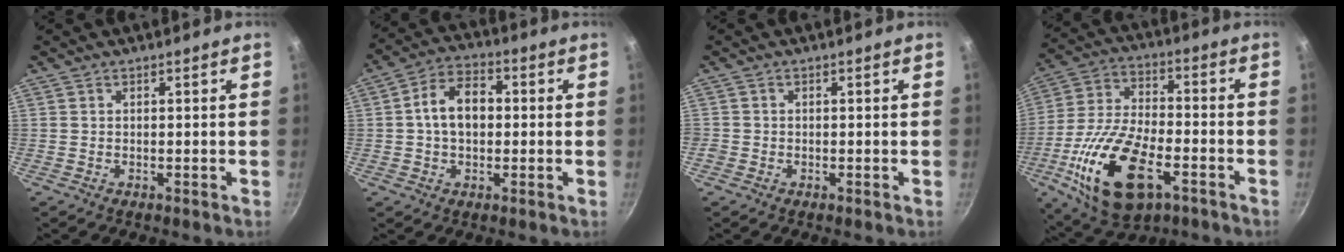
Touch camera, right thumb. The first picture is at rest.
{"total": 9.2, "force": [0.4, 6.3, 6.8], "torque": [-0.089, 0.025, -0.005]}
{"total": 0.8, "force": [-0.4, 0.6, 0.2], "torque": [-0.008, 0.002, -0.007]}
{"total": 21.1, "force": [-8.0, 10.4, 16.5], "torque": [-0.320, 0.018, -0.146]}